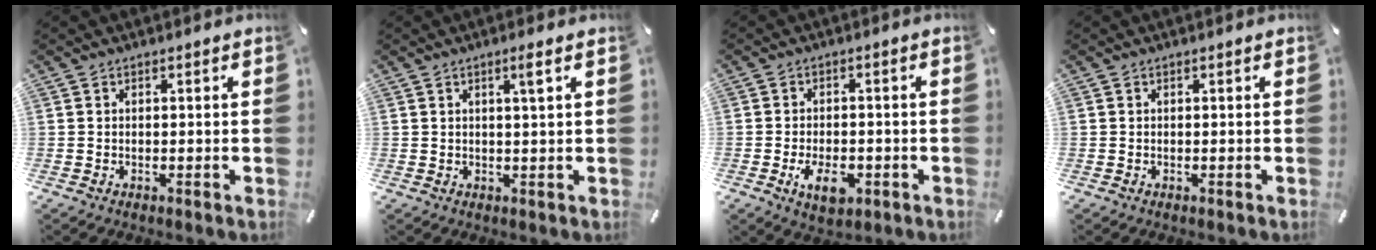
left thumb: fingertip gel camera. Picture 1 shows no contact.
{"total": 2.9, "force": [1.4, -0.1, 2.6], "torque": [-0.052, -0.001, 0.022]}
{"total": 6.5, "force": [-2.4, 3.8, 4.7], "torque": [-0.092, 0.002, -0.045]}
{"total": 0.0}